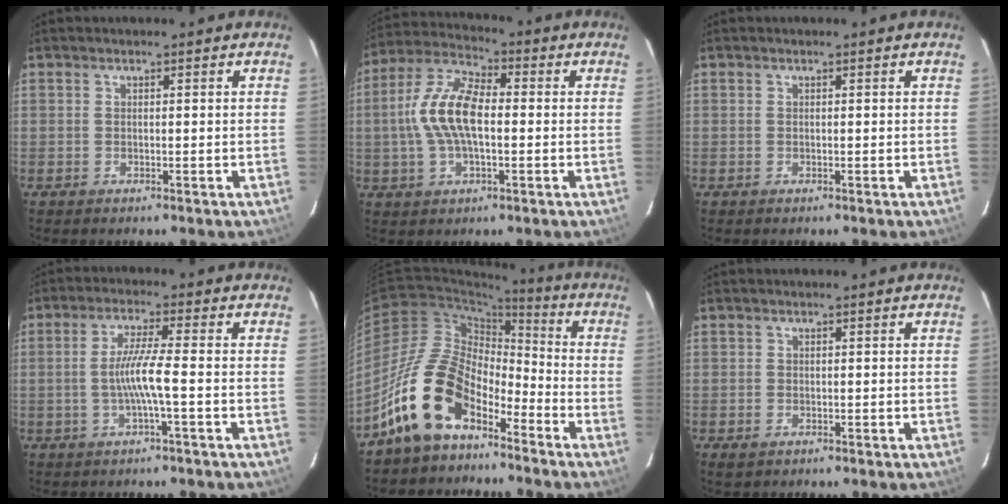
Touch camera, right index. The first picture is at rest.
{"total": 12.1, "force": [-0.5, 5.6, 10.7], "torque": [-0.227, 0.016, -0.014]}
{"total": 0.0}
{"total": 5.9, "force": [-1.5, -0.7, 5.6], "torque": [-0.115, -0.001, -0.028]}
{"total": 16.0, "force": [-10.1, 8.5, 9.1], "torque": [-0.176, 0.014, -0.190]}
{"total": 1.5, "force": [-0.8, 1.1, 0.7], "torque": [-0.011, -0.003, -0.015]}